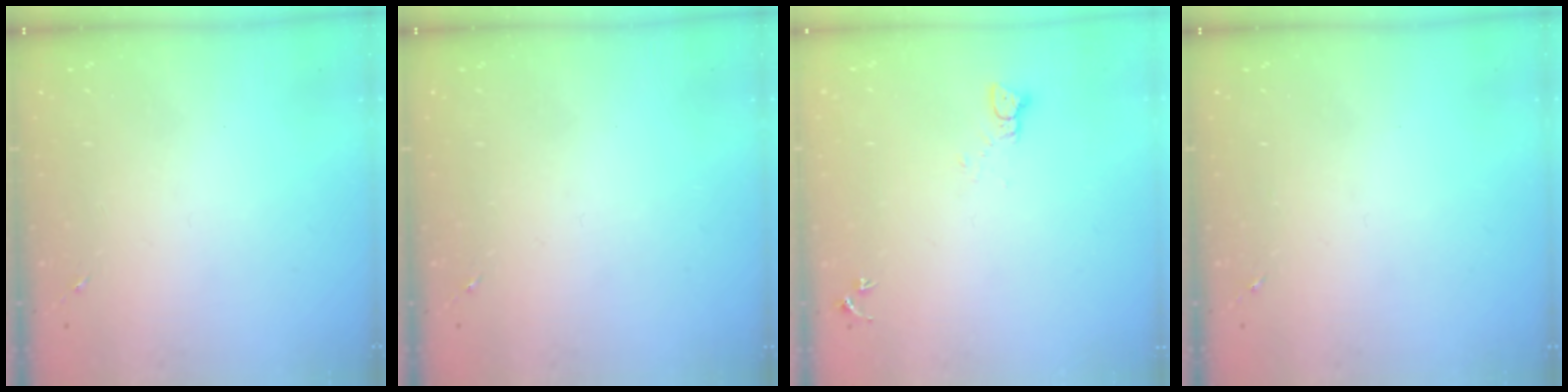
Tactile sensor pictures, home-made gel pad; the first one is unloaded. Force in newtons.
{"total": 0.0}
{"total": 2.4, "press": 2.4, "slide": 0.2}
{"total": 0.0}